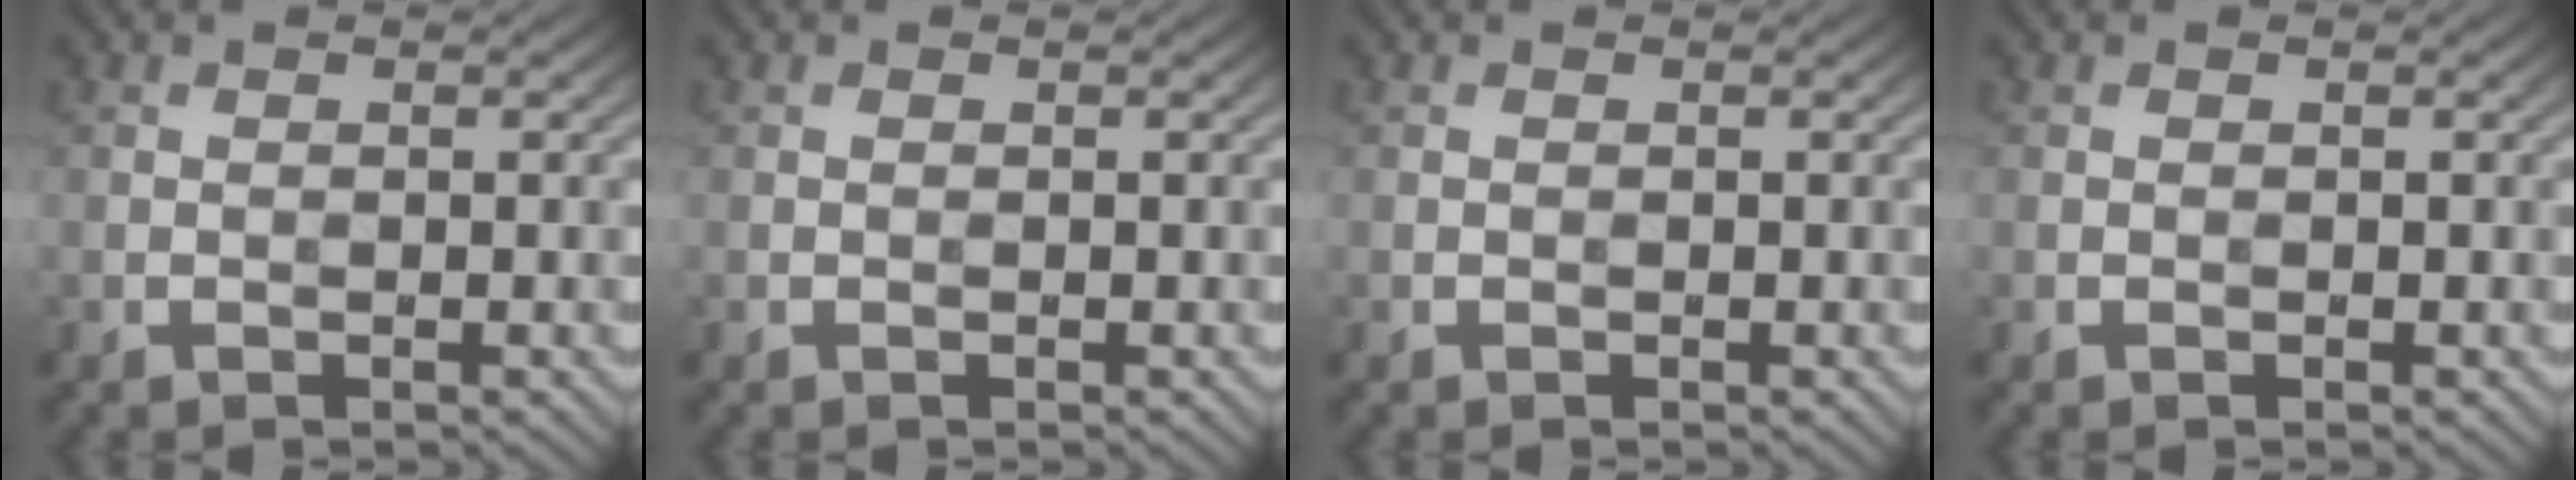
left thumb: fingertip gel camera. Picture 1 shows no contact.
{"total": 0.0}
{"total": 0.0}
{"total": 0.0}